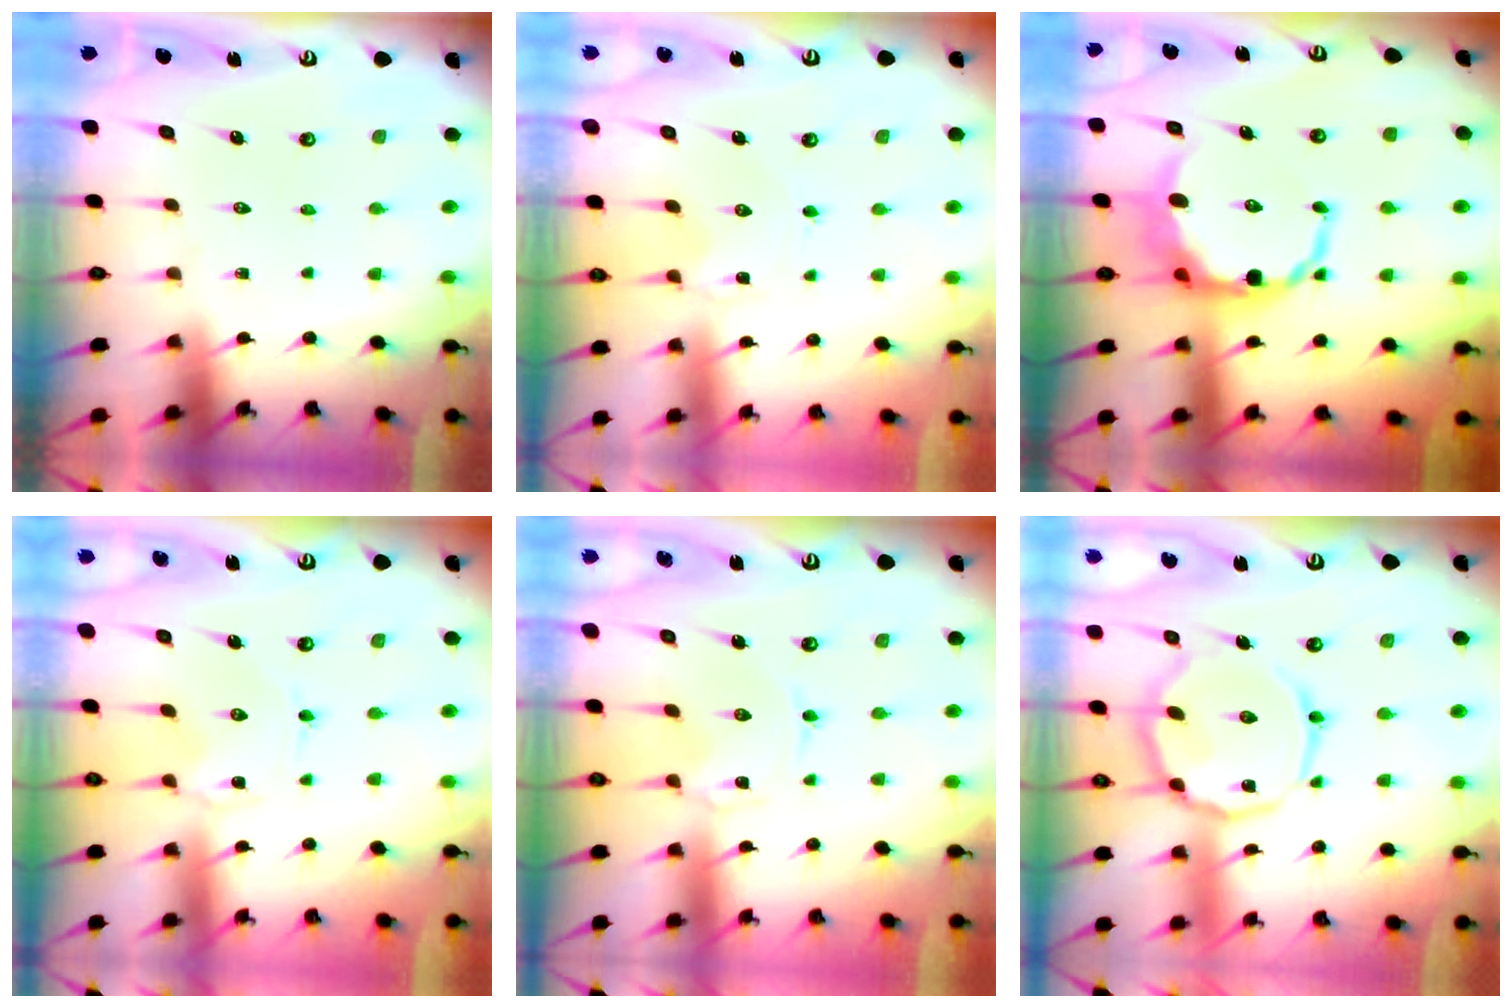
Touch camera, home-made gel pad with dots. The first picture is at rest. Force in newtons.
{"total": 1.1, "press": 1.1, "slide": 0.2}
{"total": 11.7, "press": 11.3, "slide": 2.9}
{"total": 2.0, "press": 2.0, "slide": 0.2}
{"total": 0.0}
{"total": 12.5, "press": 12.4, "slide": 0.9}